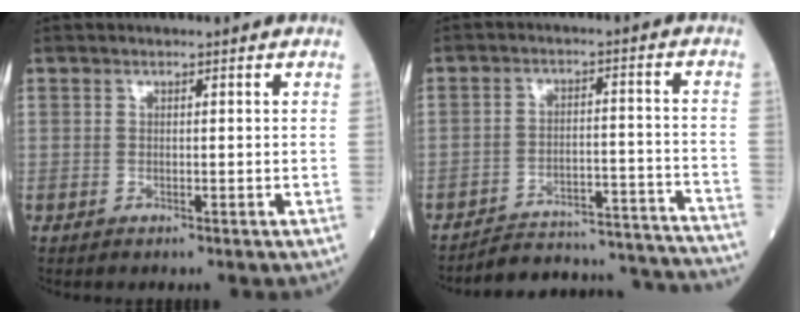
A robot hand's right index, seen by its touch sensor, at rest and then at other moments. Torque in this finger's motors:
{"motor_torque": [-0.26, -0.50, 0.05, 0.02]}